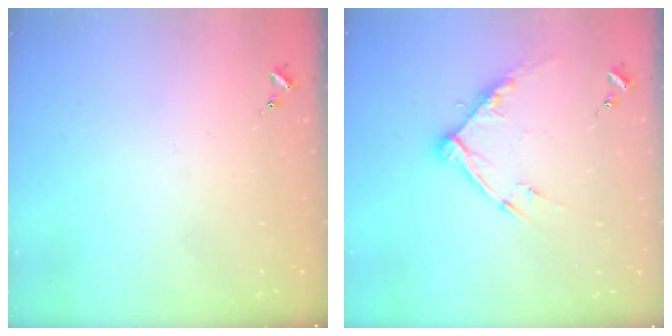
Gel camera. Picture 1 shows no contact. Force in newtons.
{"total": 10.7, "press": 10.6, "slide": 1.3}